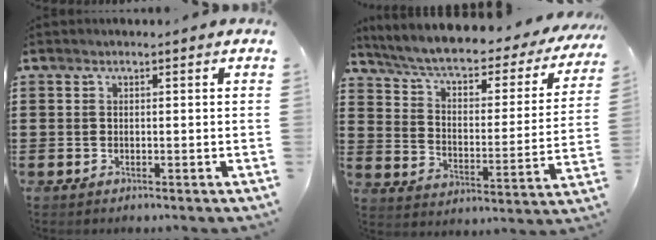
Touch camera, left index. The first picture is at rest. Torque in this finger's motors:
{"motor_torque": [2.14, 0.00, 0.20, -0.07]}